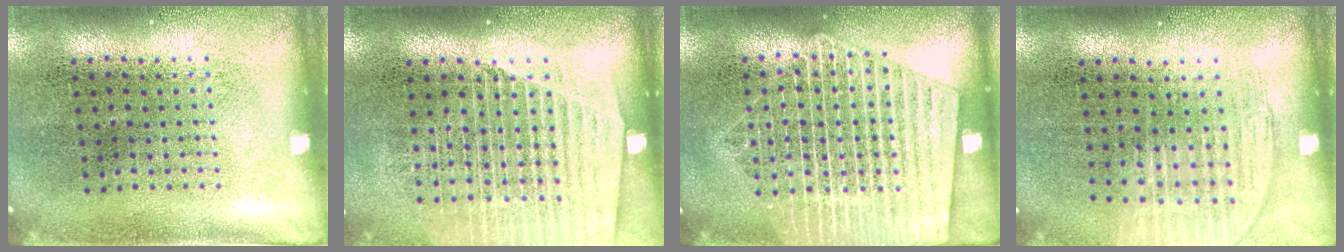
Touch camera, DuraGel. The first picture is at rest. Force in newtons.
{"total": 1.7, "press": 1.6, "slide": 0.6}
{"total": 2.8, "press": 2.8, "slide": 0.3}
{"total": 1.2, "press": 1.1, "slide": 0.4}